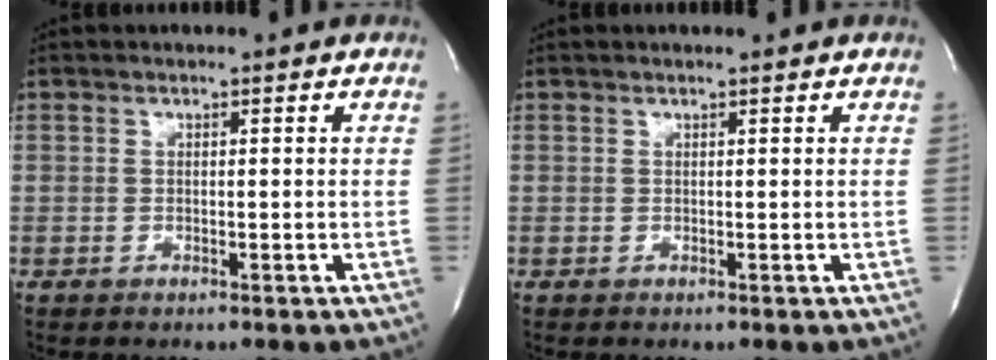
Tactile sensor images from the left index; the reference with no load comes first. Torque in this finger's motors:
{"motor_torque": [0.13, -0.08, -0.03, -0.01]}